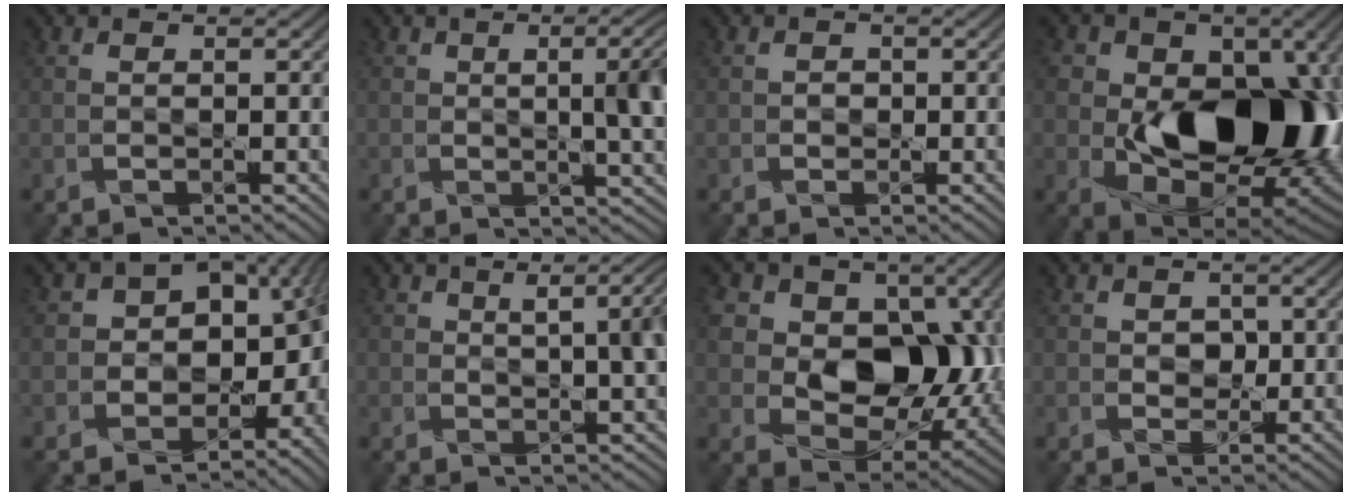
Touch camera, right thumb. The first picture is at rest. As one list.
[{"total": 6.3, "force": [0.6, 2.4, 5.8], "torque": [-0.074, 0.001, 0.012]}, {"total": 0.9, "force": [-0.3, 0.9, 0.1], "torque": [0.002, -0.003, -0.007]}, {"total": 16.9, "force": [-0.5, 11.4, 12.4], "torque": [-0.149, -0.029, -0.001]}, {"total": 15.0, "force": [-0.7, 11.5, 9.6], "torque": [-0.134, -0.030, 0.018]}, {"total": 4.5, "force": [1.5, 2.0, 3.8], "torque": [-0.047, 0.006, 0.024]}, {"total": 12.1, "force": [2.1, 9.4, 7.4], "torque": [-0.130, 0.004, 0.022]}, {"total": 1.8, "force": [0.1, 1.7, 0.6], "torque": [-0.011, -0.004, -0.001]}]